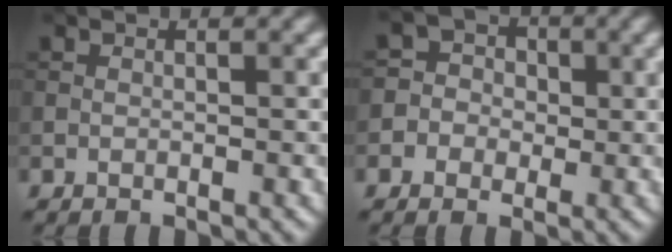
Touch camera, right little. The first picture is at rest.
{"total": 4.1, "force": [-0.5, 3.9, 0.9], "torque": [0.007, 0.023, -0.037]}